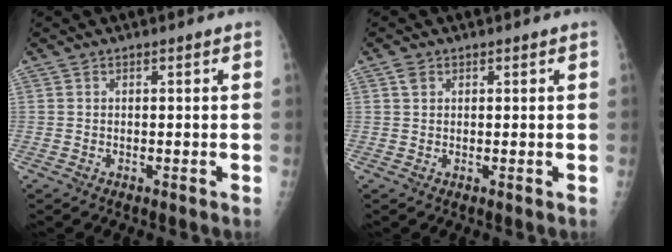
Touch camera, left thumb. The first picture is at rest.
{"total": 1.5, "force": [0.7, 1.1, 0.7], "torque": [-0.007, 0.001, 0.011]}